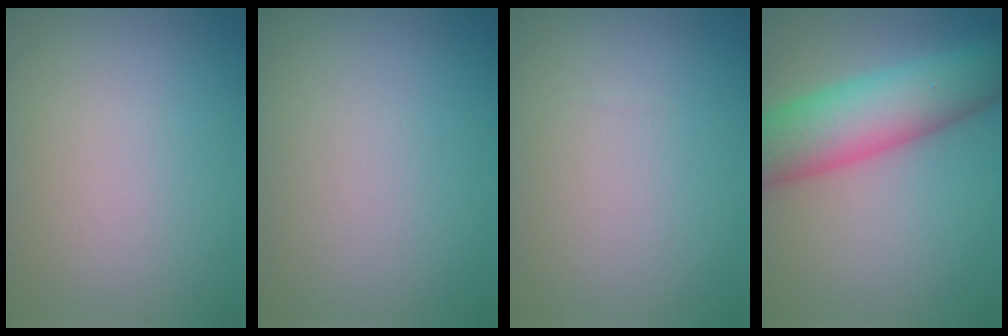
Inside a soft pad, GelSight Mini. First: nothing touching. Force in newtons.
{"total": 0.0}
{"total": 0.0}
{"total": 9.1, "press": 9.1, "slide": 0.5}